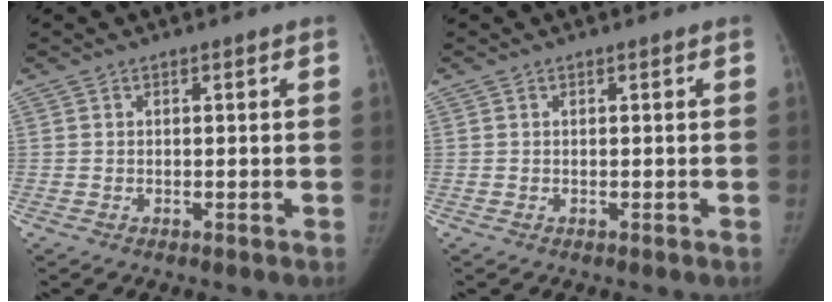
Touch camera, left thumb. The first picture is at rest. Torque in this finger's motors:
{"motor_torque": [0.01, 0.01, 0.00, 0.00, 0.00]}